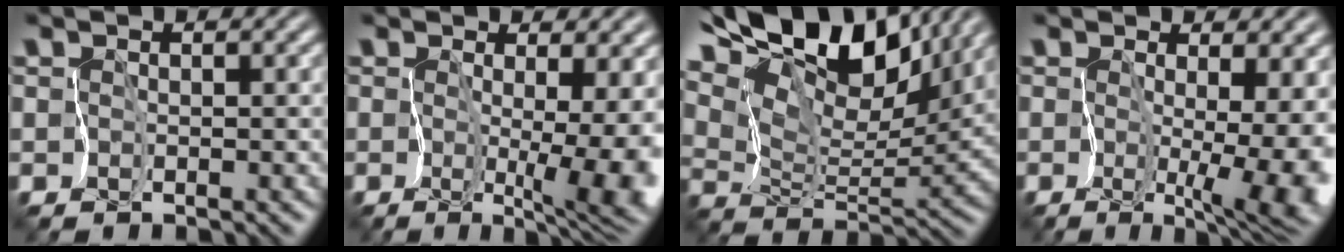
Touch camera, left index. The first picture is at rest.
{"total": 8.4, "force": [-0.6, 2.8, 7.9], "torque": [-0.097, -0.008, -0.007]}
{"total": 12.9, "force": [9.3, 5.0, 7.5], "torque": [-0.152, 0.031, 0.165]}
{"total": 9.4, "force": [-0.7, 3.6, 8.7], "torque": [-0.104, -0.009, -0.009]}